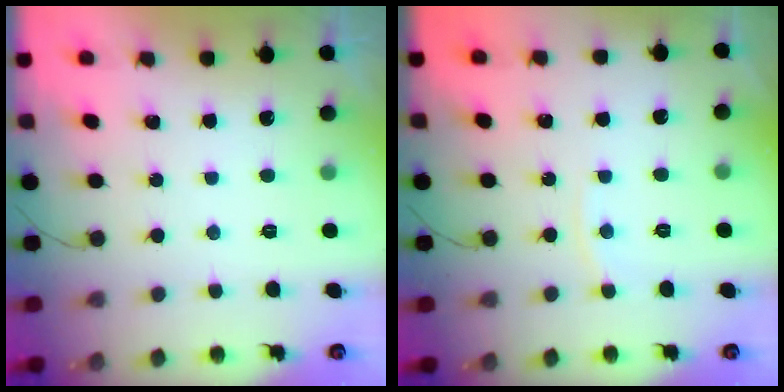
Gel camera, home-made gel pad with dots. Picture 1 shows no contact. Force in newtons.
{"total": 2.7, "press": 2.7, "slide": 0.4}